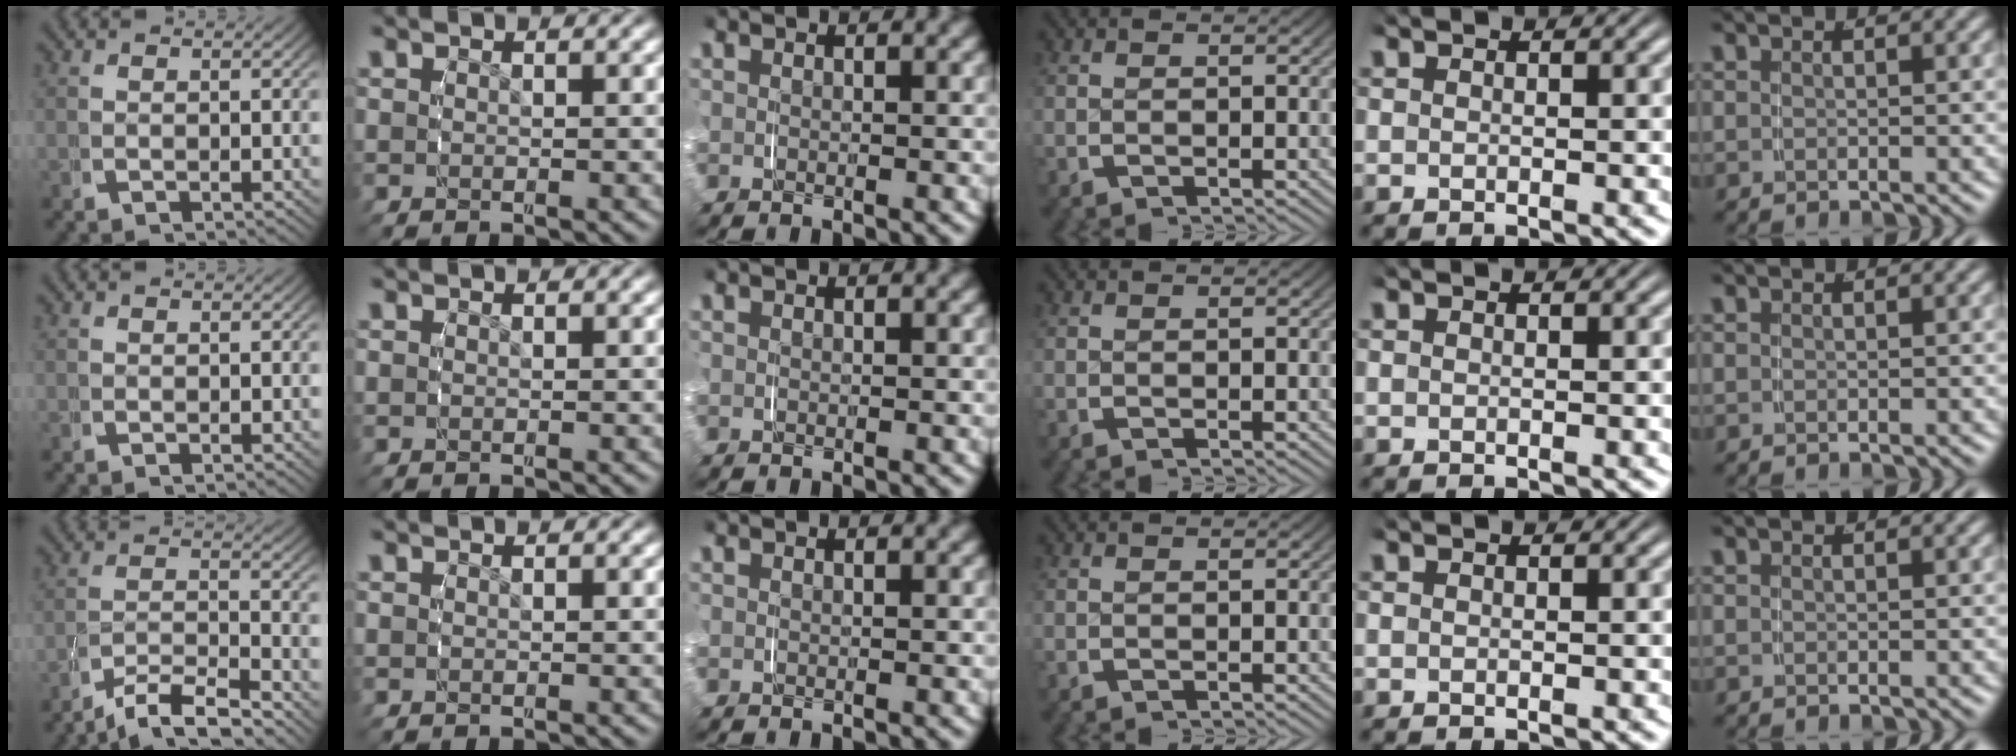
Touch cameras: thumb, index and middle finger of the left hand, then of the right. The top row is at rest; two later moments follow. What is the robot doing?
{"motion": "grasp_and_lifting", "object": "measuring cup"}